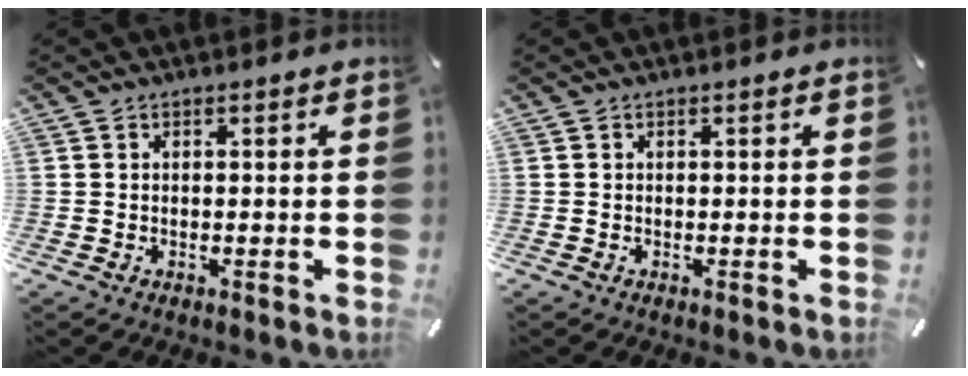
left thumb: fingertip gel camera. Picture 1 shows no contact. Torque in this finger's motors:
{"motor_torque": [0.00, 0.00, 0.03, -0.03, 0.00]}